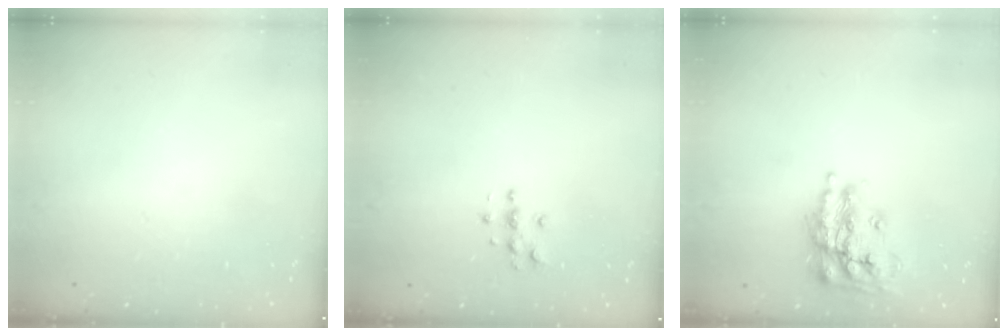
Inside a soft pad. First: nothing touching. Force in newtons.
{"total": 4.6, "press": 4.6, "slide": 0.4}
{"total": 16.5, "press": 16.5, "slide": 1.1}